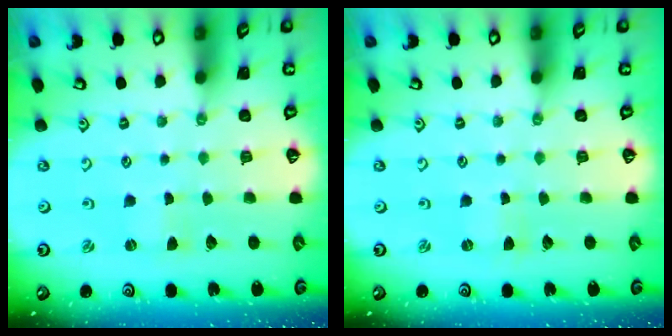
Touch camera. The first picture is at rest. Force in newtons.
{"total": 0.0}